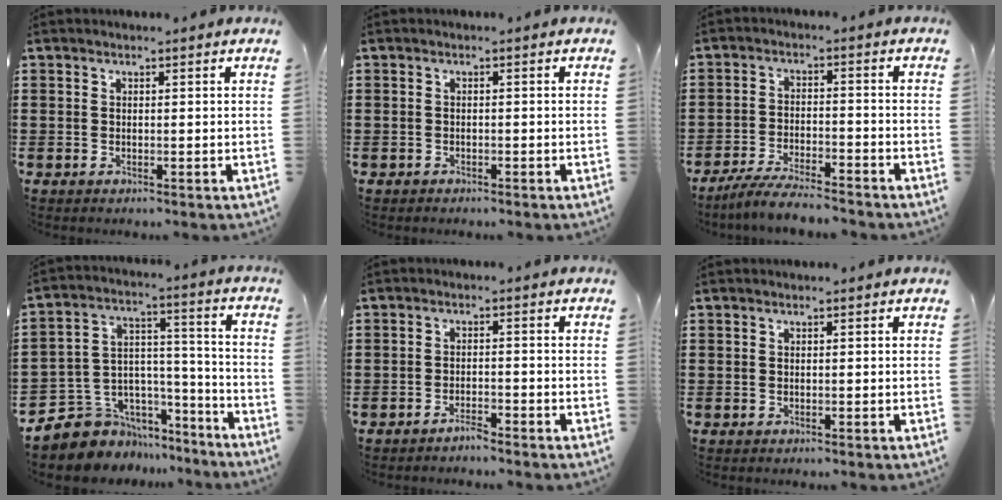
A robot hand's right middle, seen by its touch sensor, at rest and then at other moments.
{"total": 1.0, "force": [-0.9, 0.4, 0.0], "torque": [-0.001, 0.001, -0.020]}
{"total": 5.6, "force": [-5.3, 0.4, 1.8], "torque": [-0.043, -0.007, -0.106]}
{"total": 7.7, "force": [-5.7, 5.1, 0.2], "torque": [-0.037, 0.000, -0.109]}
{"total": 1.8, "force": [-1.7, 0.1, 0.6], "torque": [-0.014, 0.001, -0.033]}
{"total": 0.0}